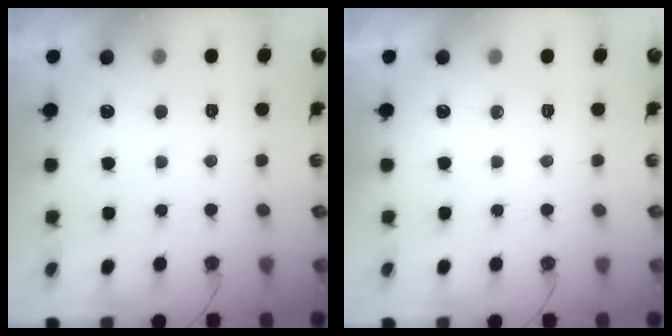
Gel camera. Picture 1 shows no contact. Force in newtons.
{"total": 0.0}